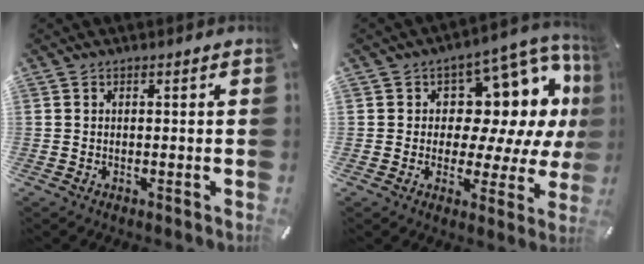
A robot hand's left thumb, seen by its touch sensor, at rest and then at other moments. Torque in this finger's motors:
{"motor_torque": [0.59, 0.11, 0.41, 0.26, 0.02]}